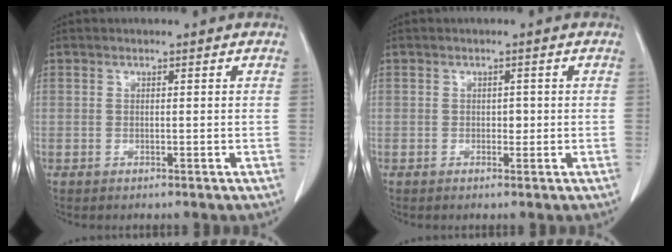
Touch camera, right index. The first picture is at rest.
{"total": 1.0, "force": [0.1, 0.8, 0.7], "torque": [-0.005, 0.004, 0.004]}